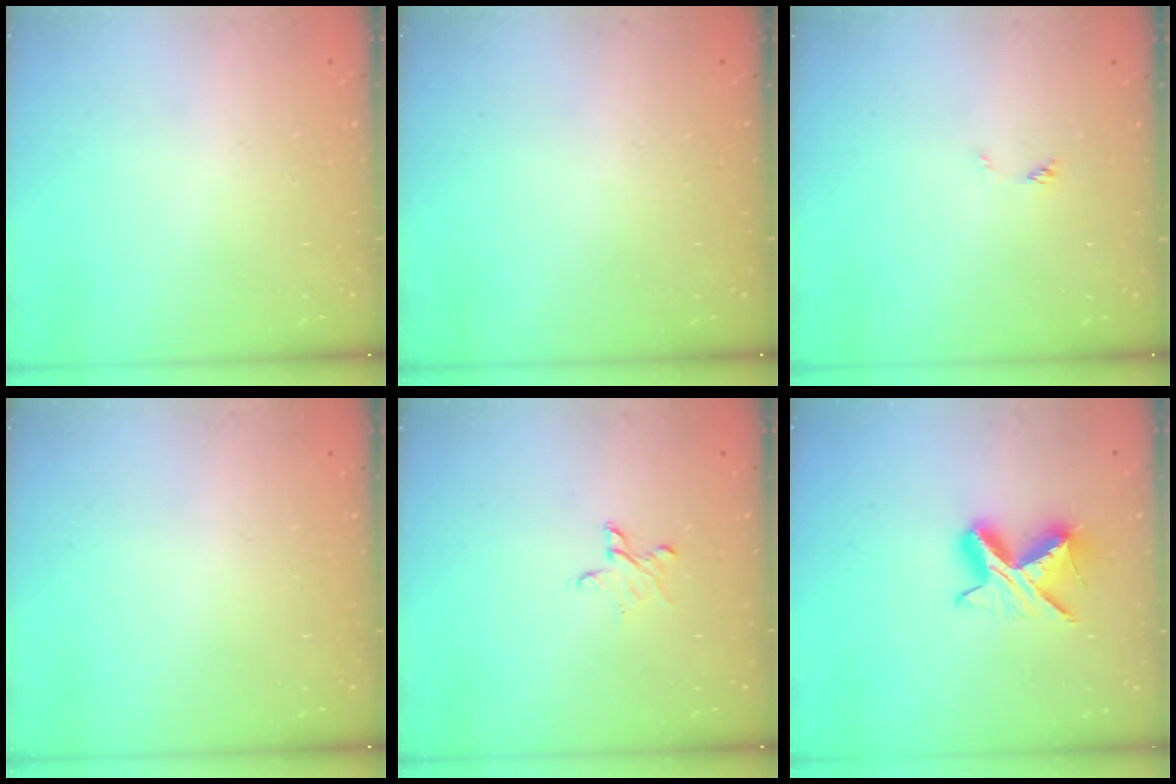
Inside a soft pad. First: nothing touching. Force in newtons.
{"total": 0.0}
{"total": 0.0}
{"total": 0.0}
{"total": 4.5, "press": 4.4, "slide": 0.3}
{"total": 9.2, "press": 9.2, "slide": 0.3}